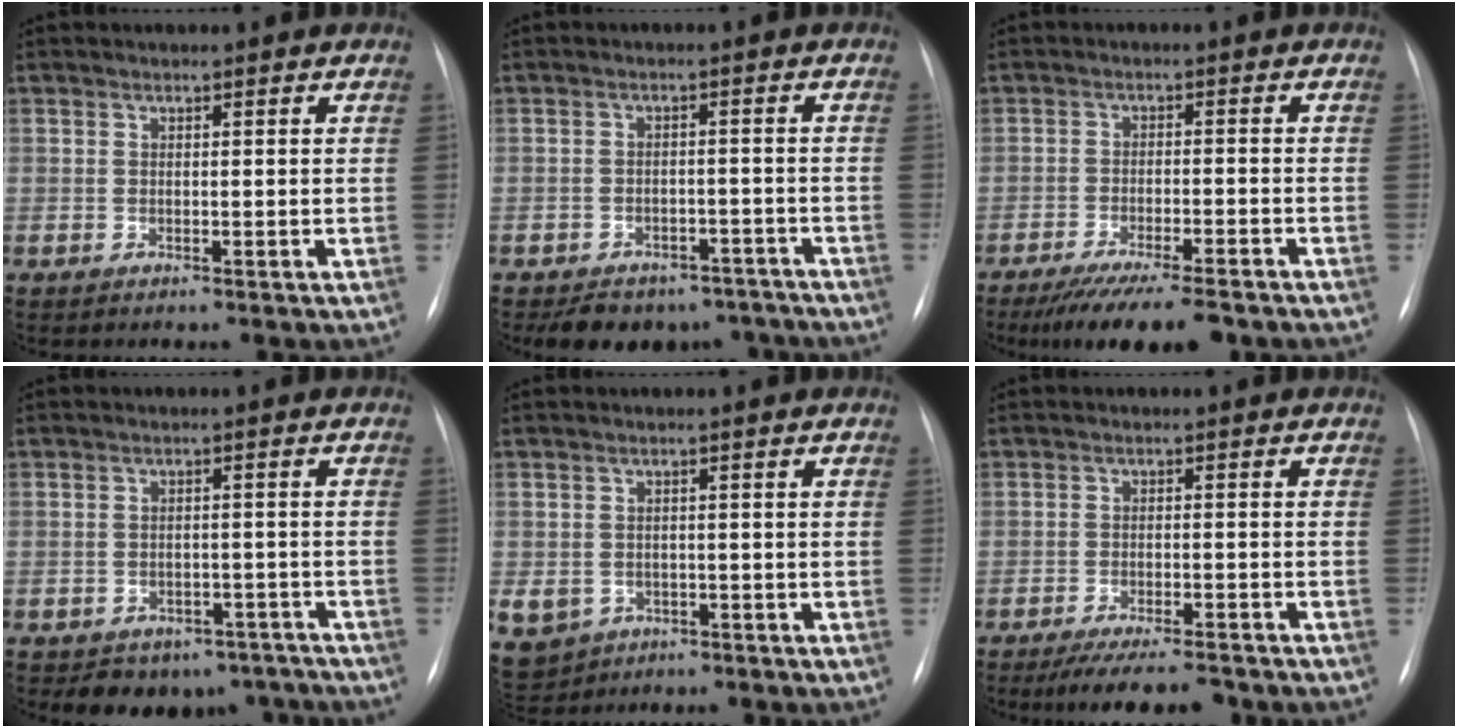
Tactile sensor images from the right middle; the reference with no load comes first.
{"total": 10.7, "force": [-8.7, 5.8, 2.4], "torque": [-0.019, 0.014, -0.103]}
{"total": 11.5, "force": [-9.1, 1.7, 6.8], "torque": [-0.097, -0.021, -0.141]}
{"total": 8.6, "force": [-6.6, 5.3, 1.4], "torque": [0.001, 0.021, -0.075]}
{"total": 12.4, "force": [-5.1, 10.4, 4.3], "torque": [-0.140, 0.002, -0.063]}
{"total": 9.4, "force": [-8.0, 1.7, 4.6], "torque": [-0.063, -0.010, -0.120]}